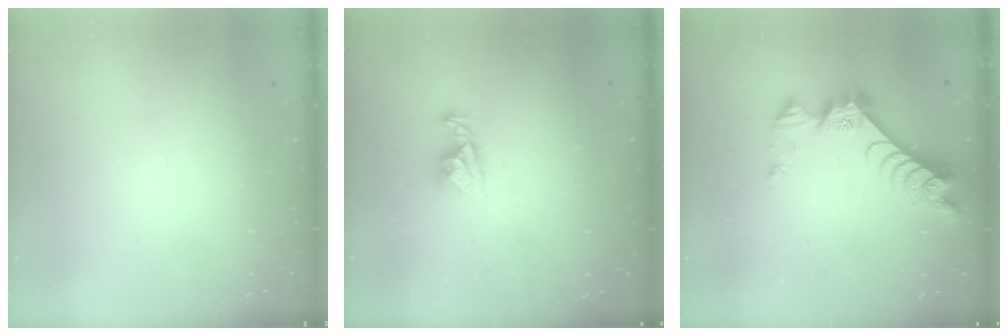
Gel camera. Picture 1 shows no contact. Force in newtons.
{"total": 7.6, "press": 7.6, "slide": 0.6}
{"total": 9.4, "press": 9.4, "slide": 0.9}